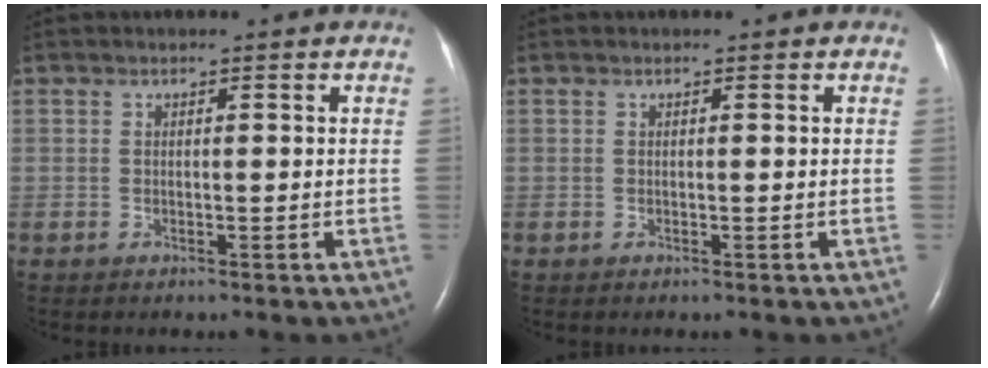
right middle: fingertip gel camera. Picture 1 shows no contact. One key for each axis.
{"total": 0.0}